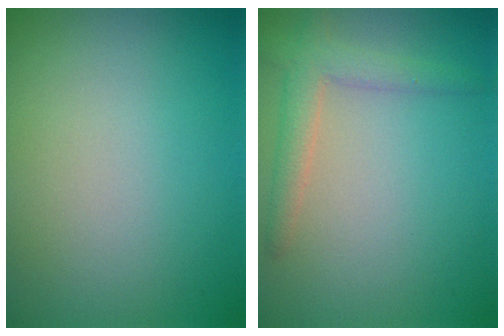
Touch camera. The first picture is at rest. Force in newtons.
{"total": 2.7, "press": 2.7, "slide": 0.2}